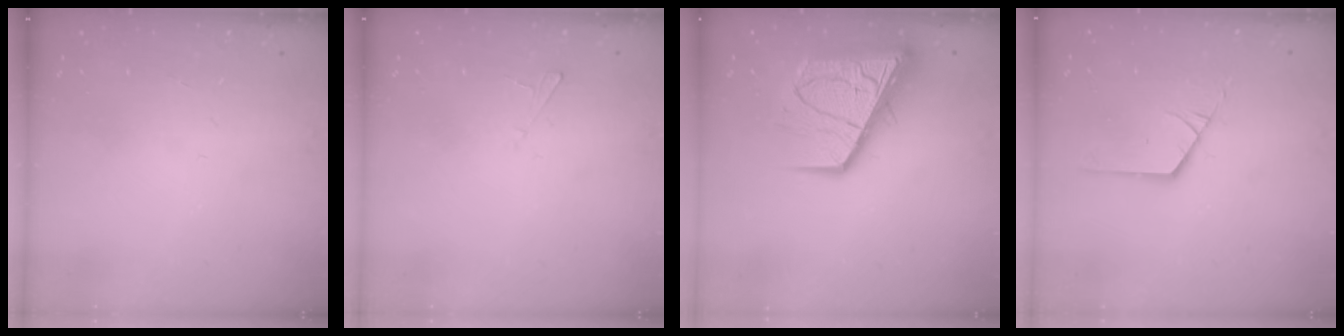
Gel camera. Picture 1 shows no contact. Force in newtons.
{"total": 2.0, "press": 2.0, "slide": 0.2}
{"total": 14.4, "press": 14.3, "slide": 1.6}
{"total": 2.7, "press": 2.7, "slide": 0.1}